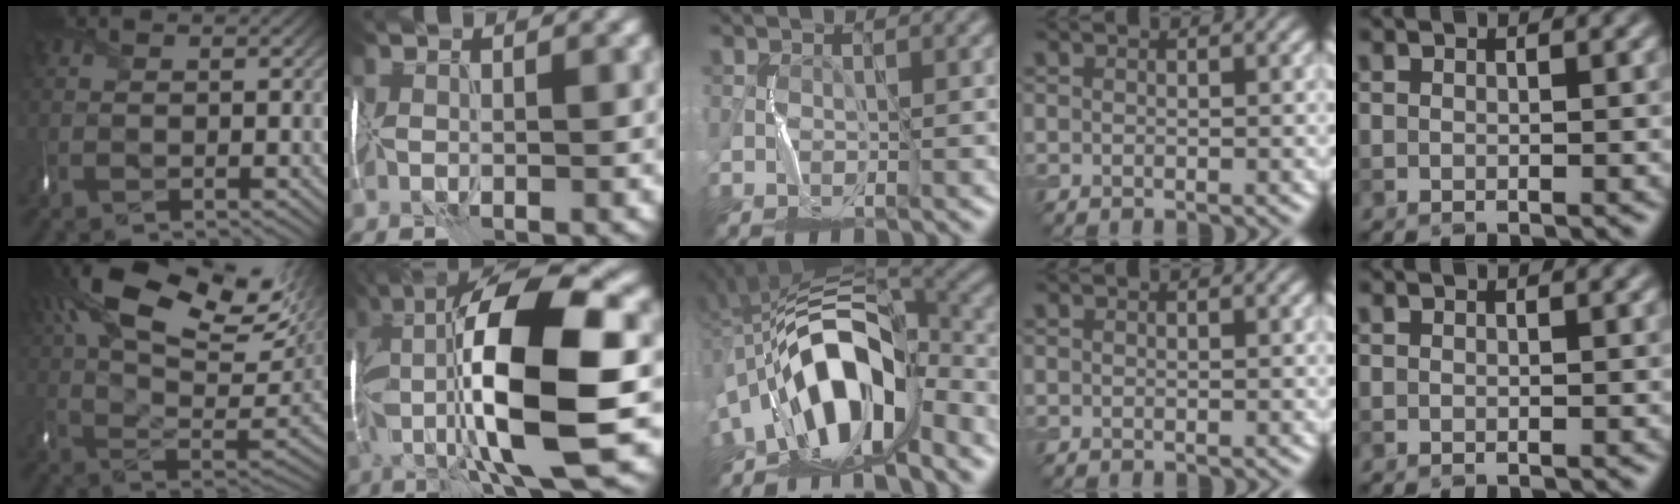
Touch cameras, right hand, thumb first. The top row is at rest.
{"thumb": {"total": 21.8, "force": [11.2, 9.7, 16.0], "torque": [-0.308, 0.062, 0.173]}, "index": {"total": 15.3, "force": [-0.2, 3.8, 14.8], "torque": [-0.251, 0.012, 0.002]}, "middle": {"total": 11.3, "force": [-5.1, 4.9, 8.8], "torque": [-0.128, 0.020, -0.096]}}